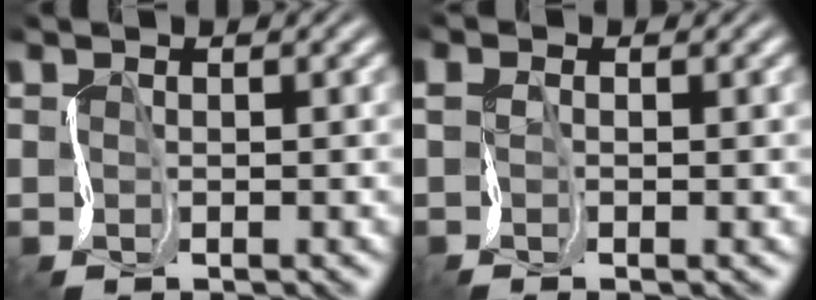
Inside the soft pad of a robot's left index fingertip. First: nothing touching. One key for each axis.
{"total": 1.2, "fx": 0.3, "fy": 0.3, "fz": 1.1, "tx": -0.028, "ty": 0.010, "tz": 0.007}